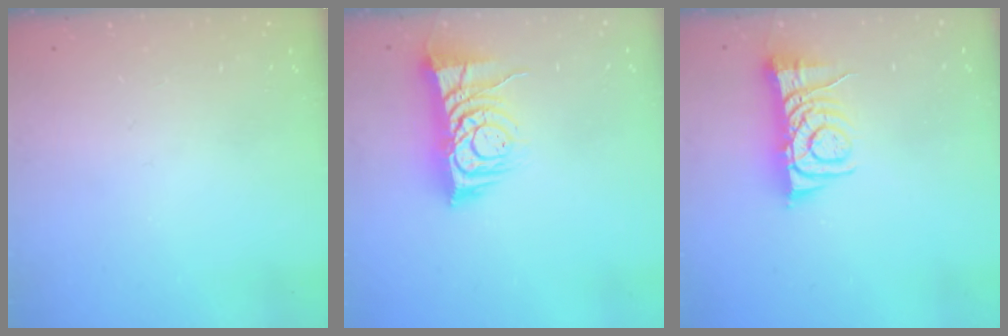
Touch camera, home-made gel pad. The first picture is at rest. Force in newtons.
{"total": 9.4, "press": 9.4, "slide": 1.0}
{"total": 7.4, "press": 7.3, "slide": 1.0}